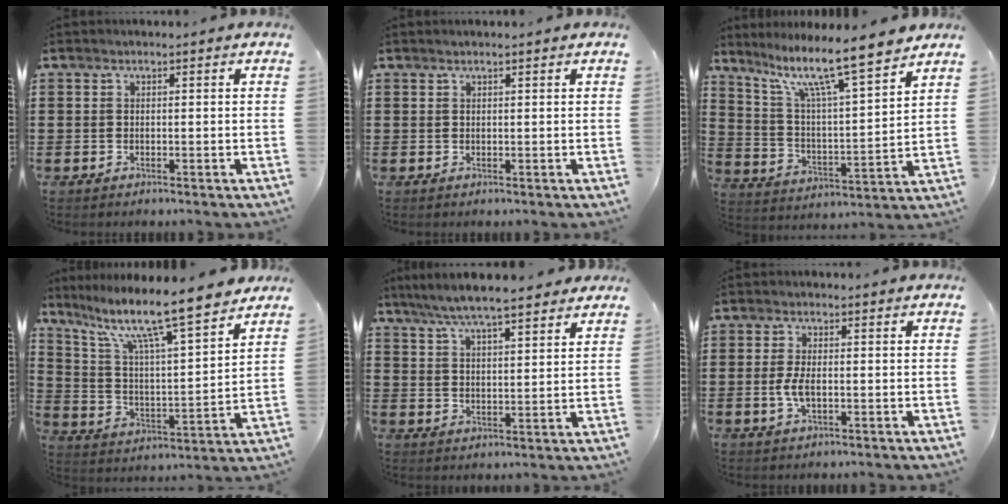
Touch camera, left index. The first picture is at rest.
{"total": 0.6, "force": [0.5, 0.0, 0.4], "torque": [-0.008, 0.000, 0.009]}
{"total": 11.7, "force": [9.1, 1.3, 7.2], "torque": [-0.152, -0.054, 0.150]}
{"total": 12.3, "force": [9.6, 1.4, 7.5], "torque": [-0.169, -0.058, 0.159]}
{"total": 6.4, "force": [5.7, 0.6, 2.7], "torque": [-0.073, -0.018, 0.102]}
{"total": 3.3, "force": [-0.4, 1.3, 3.0], "torque": [-0.069, -0.004, -0.010]}